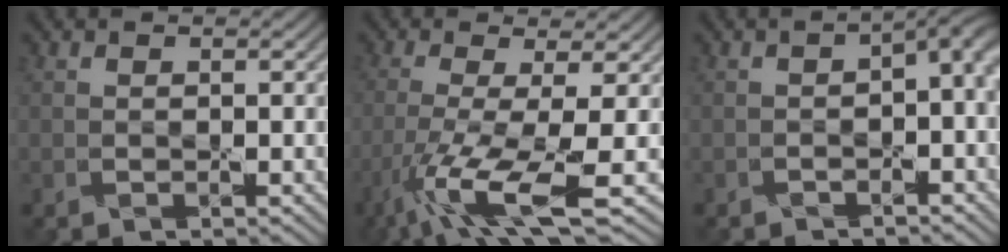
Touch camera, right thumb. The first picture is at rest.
{"total": 9.3, "force": [-3.5, 1.7, 8.4], "torque": [-0.150, -0.007, -0.069]}
{"total": 4.1, "force": [-0.4, 1.5, 3.8], "torque": [-0.054, -0.005, -0.008]}